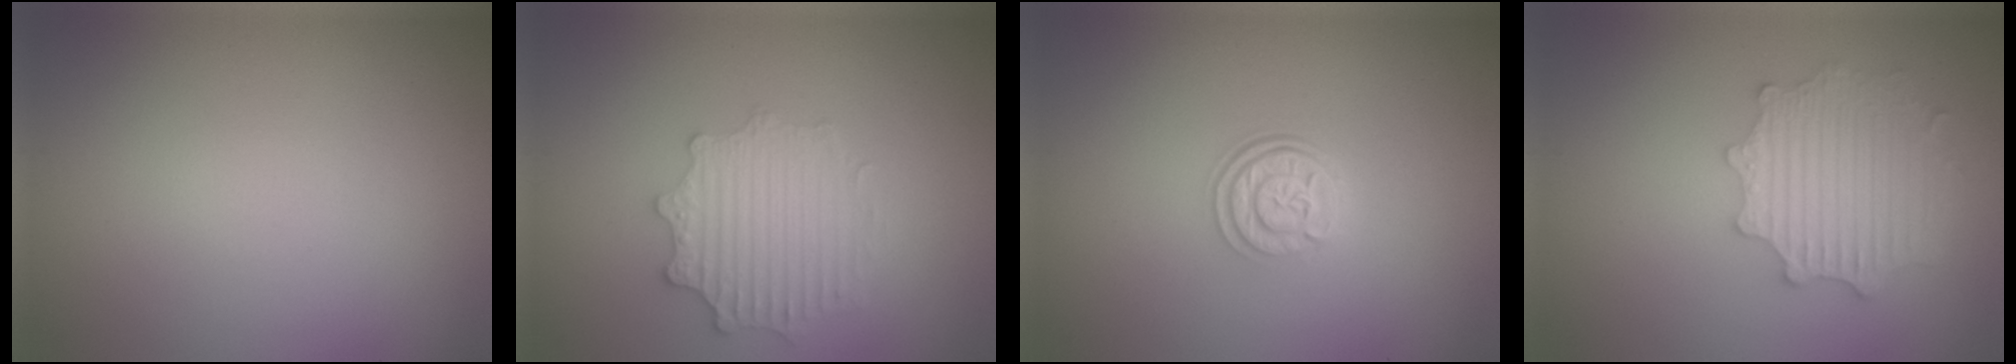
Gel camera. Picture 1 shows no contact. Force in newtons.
{"total": 2.9, "press": 2.9, "slide": 0.2}
{"total": 3.0, "press": 2.4, "slide": 1.8}
{"total": 4.8, "press": 3.9, "slide": 2.7}